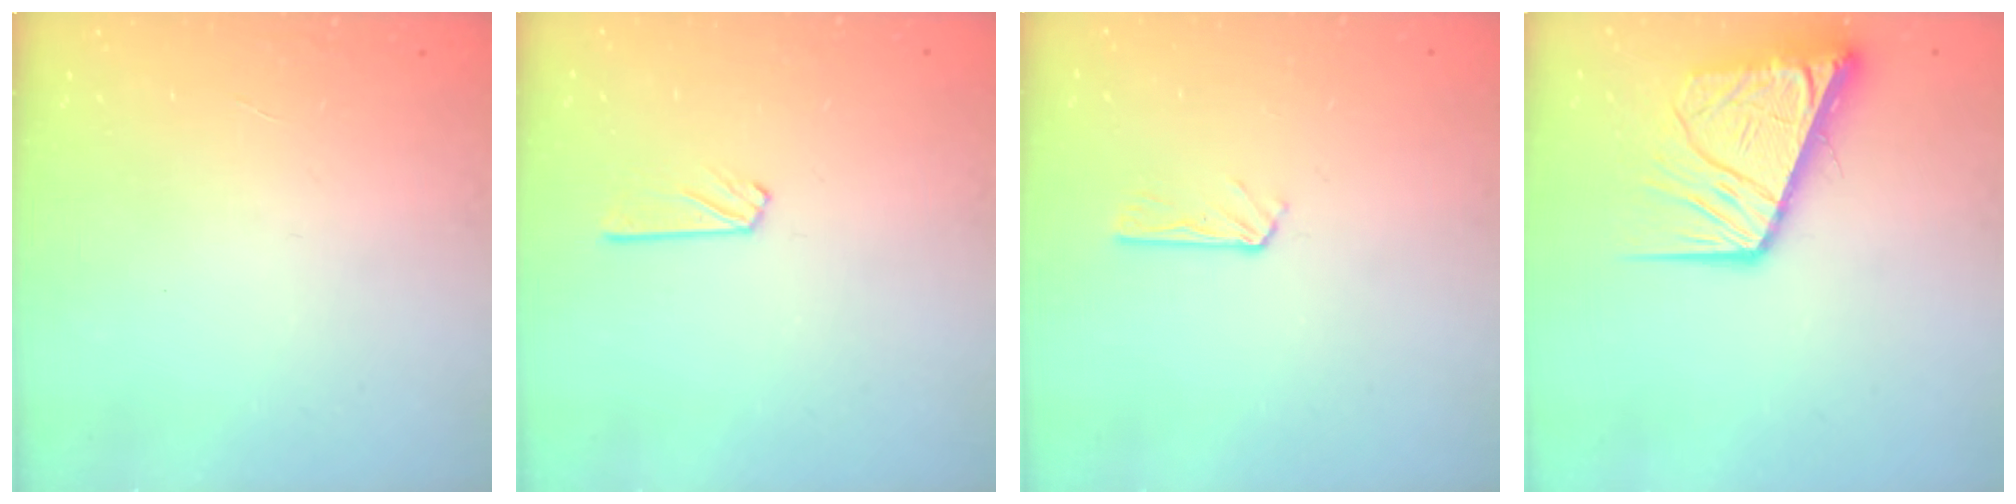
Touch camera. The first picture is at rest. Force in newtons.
{"total": 3.9, "press": 3.9, "slide": 0.3}
{"total": 3.3, "press": 3.3, "slide": 0.4}
{"total": 15.4, "press": 15.3, "slide": 1.8}